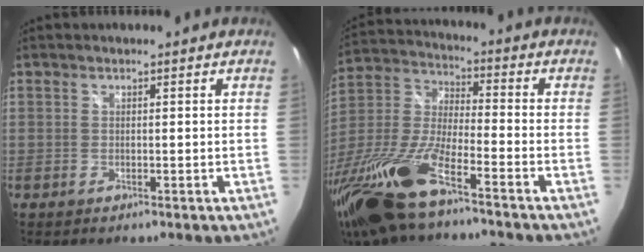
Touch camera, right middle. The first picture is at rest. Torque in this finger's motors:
{"motor_torque": [1.22, -0.92, 0.94, 0.21]}